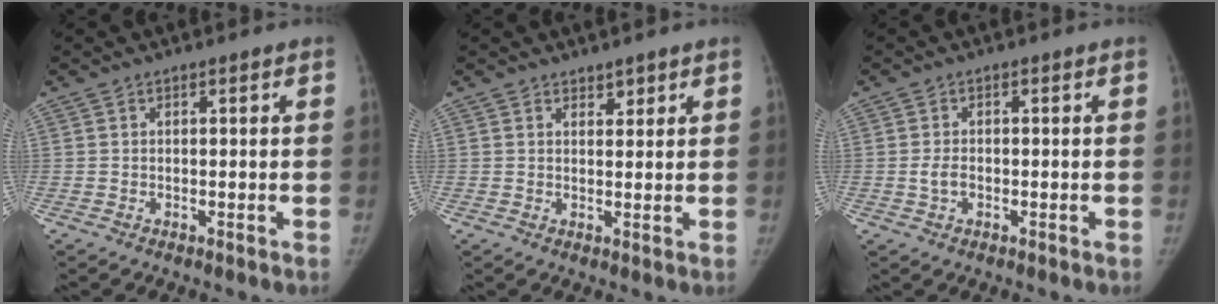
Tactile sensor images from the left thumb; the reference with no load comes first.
{"total": 1.7, "force": [1.4, 1.0, 0.4], "torque": [0.008, -0.009, 0.020]}
{"total": 2.4, "force": [-0.6, 1.6, 1.7], "torque": [-0.032, 0.006, -0.010]}